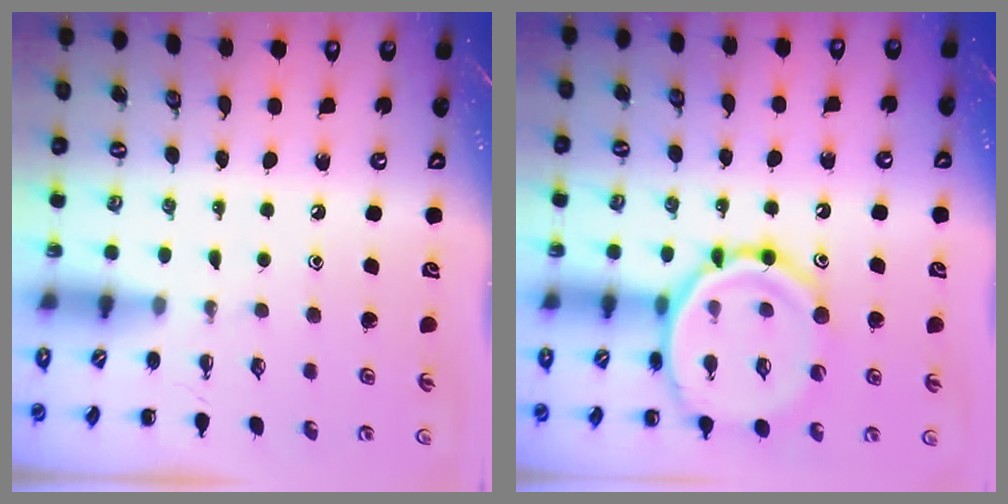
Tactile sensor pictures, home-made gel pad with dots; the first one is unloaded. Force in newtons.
{"total": 17.5, "press": 17.3, "slide": 2.6}